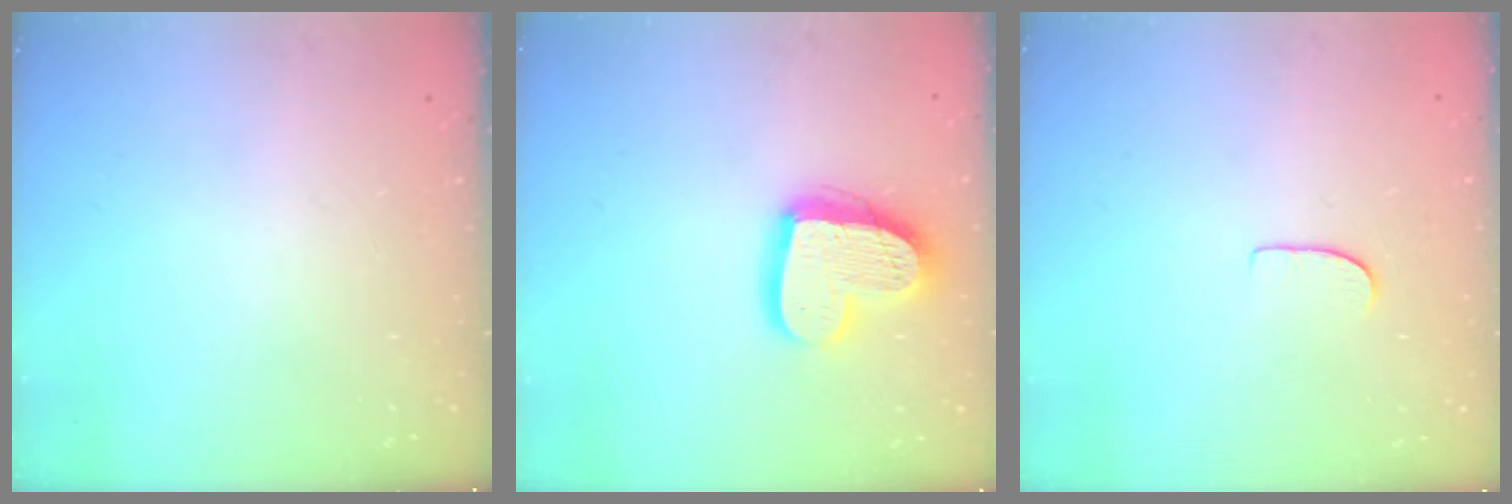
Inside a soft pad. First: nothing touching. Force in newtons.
{"total": 17.2, "press": 17.1, "slide": 1.5}
{"total": 5.2, "press": 5.2, "slide": 0.4}